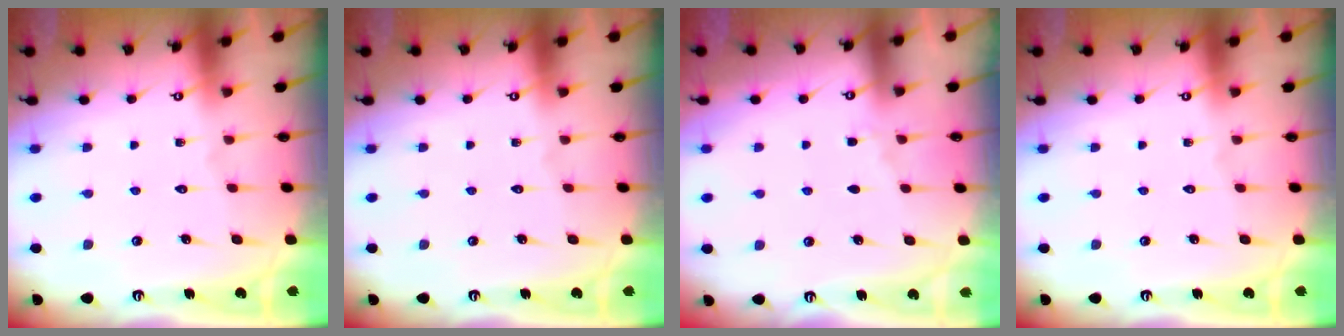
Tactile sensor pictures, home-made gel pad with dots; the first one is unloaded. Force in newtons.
{"total": 0.0}
{"total": 2.8, "press": 2.8, "slide": 0.5}
{"total": 0.0}